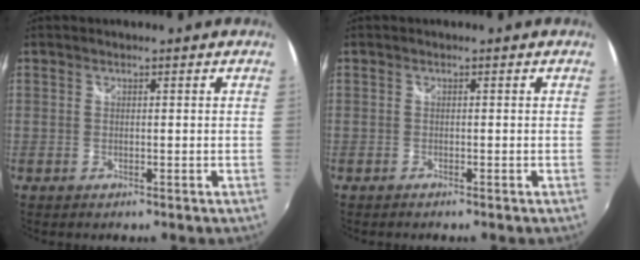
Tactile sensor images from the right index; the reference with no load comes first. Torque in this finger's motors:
{"motor_torque": [0.16, -0.06, 0.05, 0.01]}